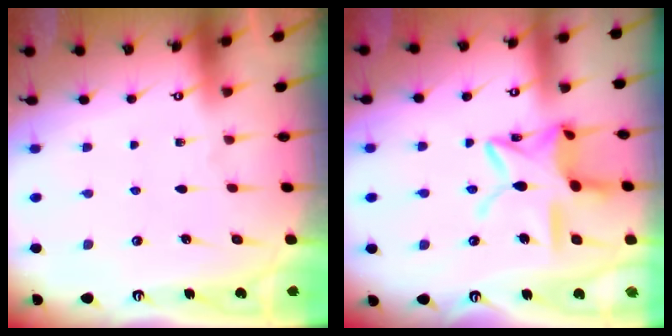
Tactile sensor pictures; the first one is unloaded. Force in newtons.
{"total": 15.2, "press": 15.2, "slide": 1.2}